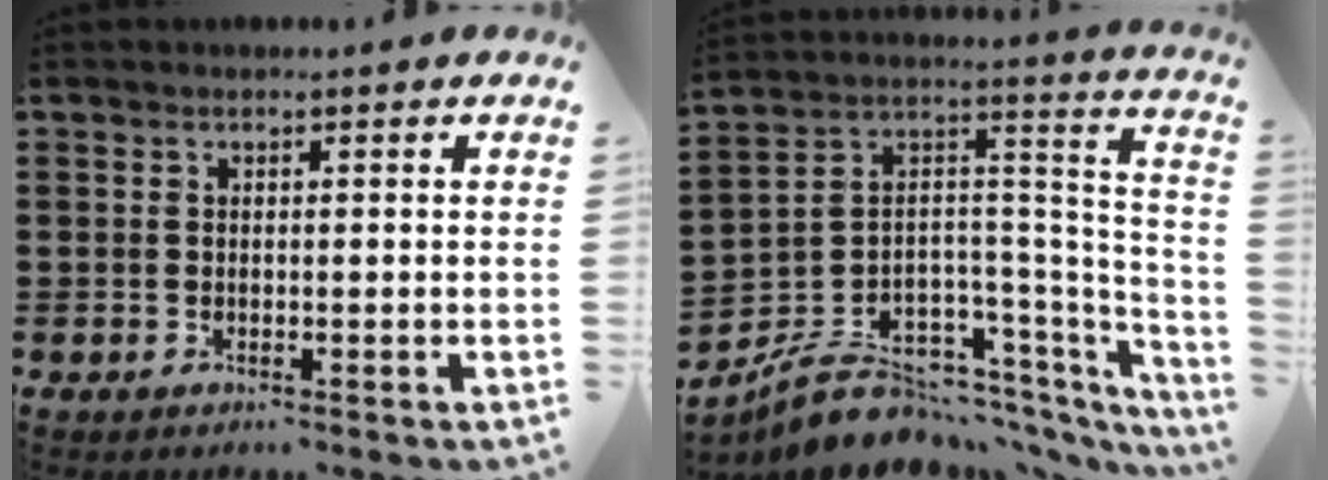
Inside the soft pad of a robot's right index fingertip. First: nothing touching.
{"total": 8.2, "force": [-5.2, 5.5, 3.2], "torque": [-0.071, 0.000, -0.087]}